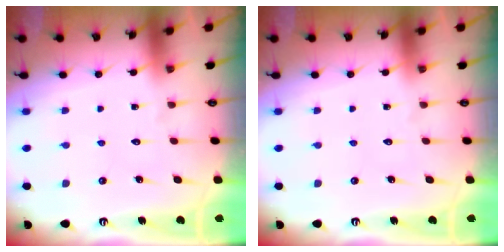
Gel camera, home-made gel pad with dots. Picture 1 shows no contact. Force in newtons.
{"total": 0.0}